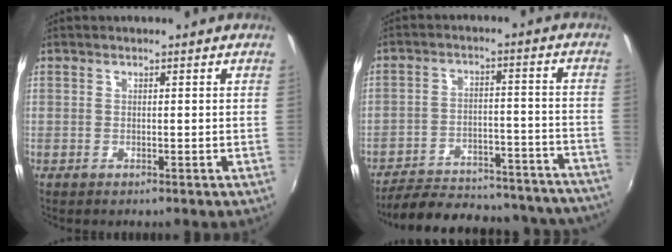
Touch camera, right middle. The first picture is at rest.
{"total": 29.2, "force": [-26.1, 8.0, 10.2], "torque": [-0.182, 0.017, -0.321]}